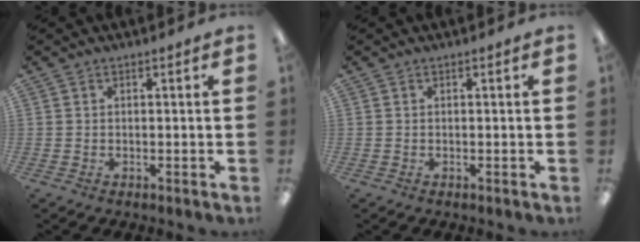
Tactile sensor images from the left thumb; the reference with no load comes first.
{"total": 0.0}